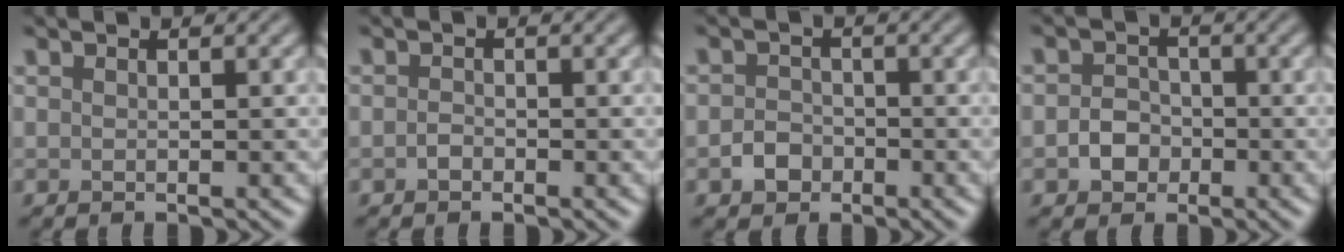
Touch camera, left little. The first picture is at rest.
{"total": 0.7, "force": [-0.4, 0.5, 0.4], "torque": [-0.009, -0.001, -0.009]}
{"total": 2.1, "force": [-1.0, 1.7, 0.8], "torque": [-0.009, 0.001, -0.023]}
{"total": 2.4, "force": [-0.9, 2.0, 1.0], "torque": [-0.011, 0.002, -0.021]}